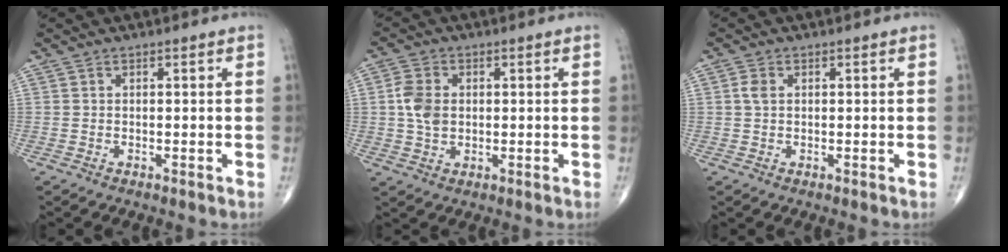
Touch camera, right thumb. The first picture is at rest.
{"total": 5.6, "force": [0.4, 4.1, 3.8], "torque": [-0.070, 0.001, 0.006]}
{"total": 1.7, "force": [0.4, 1.1, 1.3], "torque": [-0.028, 0.004, 0.007]}